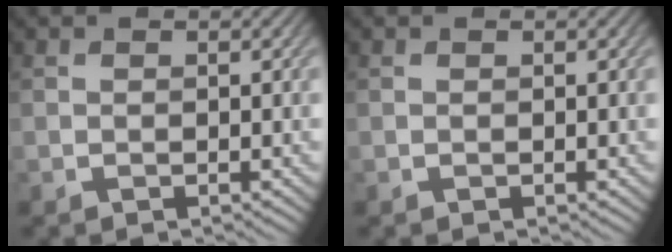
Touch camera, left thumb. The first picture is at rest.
{"total": 0.0}